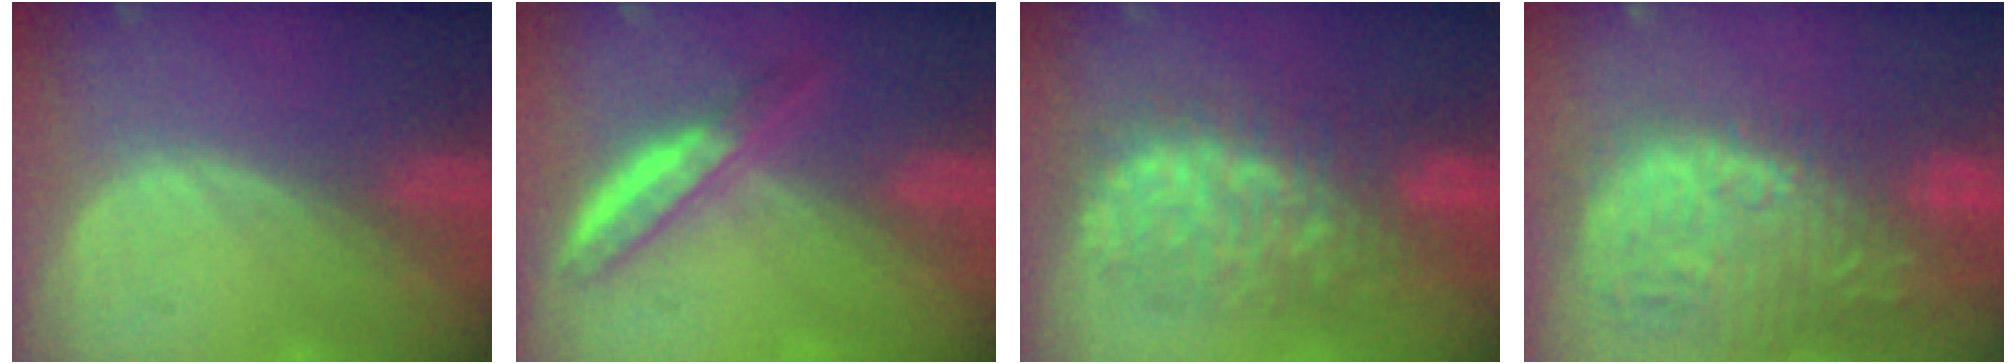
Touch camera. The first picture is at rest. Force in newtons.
{"total": 4.5, "press": 4.4, "slide": 0.9}
{"total": 10.5, "press": 10.4, "slide": 1.2}
{"total": 16.0, "press": 13.3, "slide": 9.0}